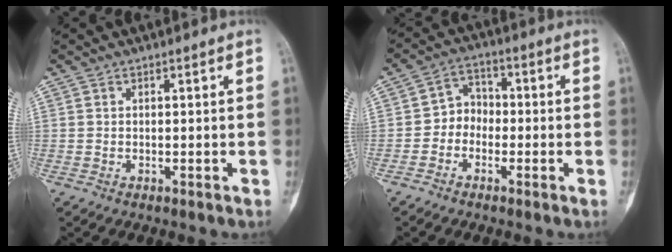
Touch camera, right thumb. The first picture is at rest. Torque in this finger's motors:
{"motor_torque": [-0.36, 0.35, 0.58, -0.14, -0.05]}